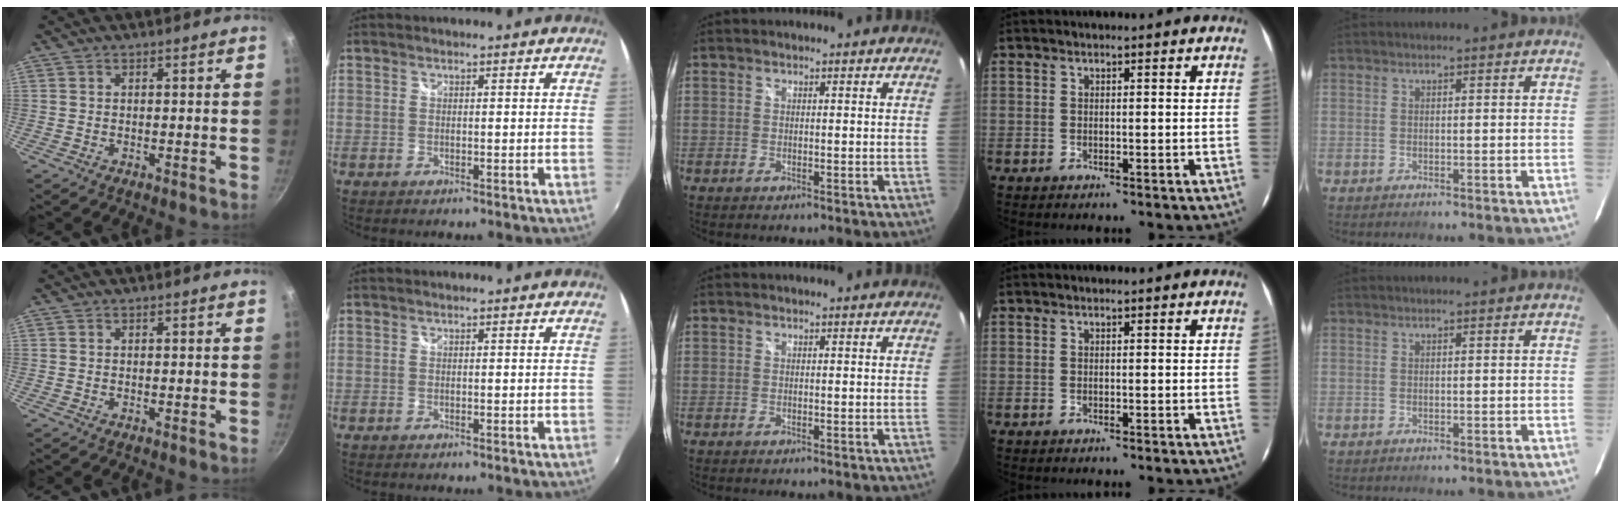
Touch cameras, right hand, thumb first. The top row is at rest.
{}